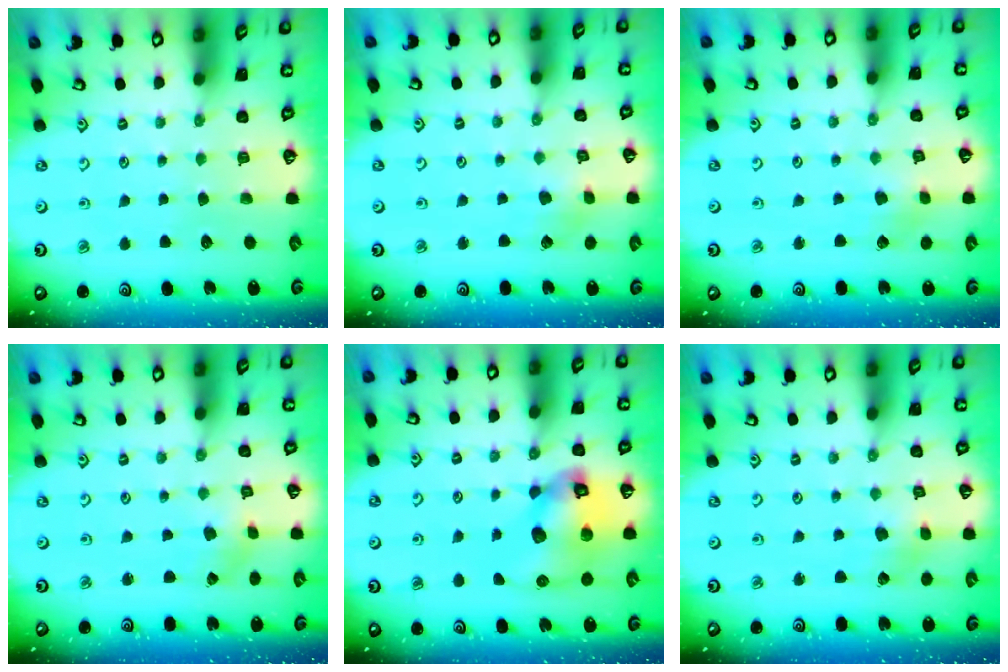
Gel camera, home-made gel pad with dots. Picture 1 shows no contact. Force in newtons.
{"total": 2.9, "press": 2.9, "slide": 0.1}
{"total": 2.6, "press": 2.6, "slide": 0.3}
{"total": 1.0, "press": 1.0, "slide": 0.2}
{"total": 13.8, "press": 13.6, "slide": 2.1}
{"total": 2.6, "press": 2.6, "slide": 0.4}